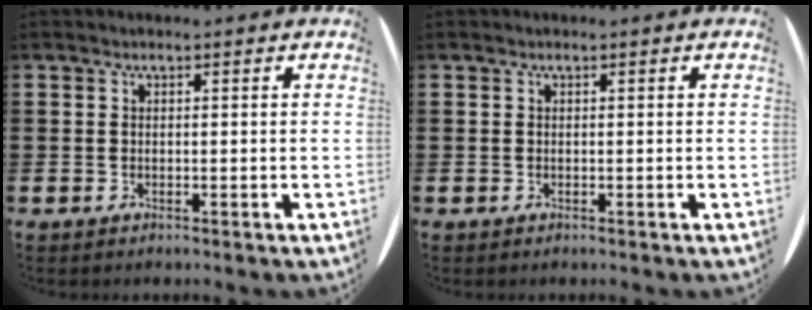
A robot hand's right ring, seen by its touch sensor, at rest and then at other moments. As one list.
[{"total": 0.0}]